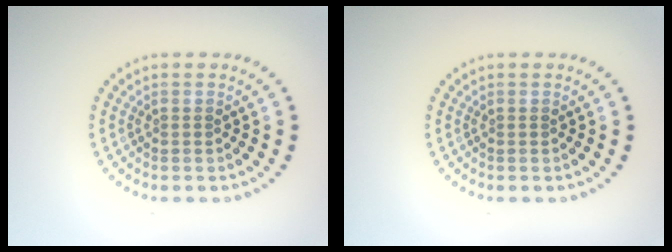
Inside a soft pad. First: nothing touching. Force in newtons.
{"total": 0.0}